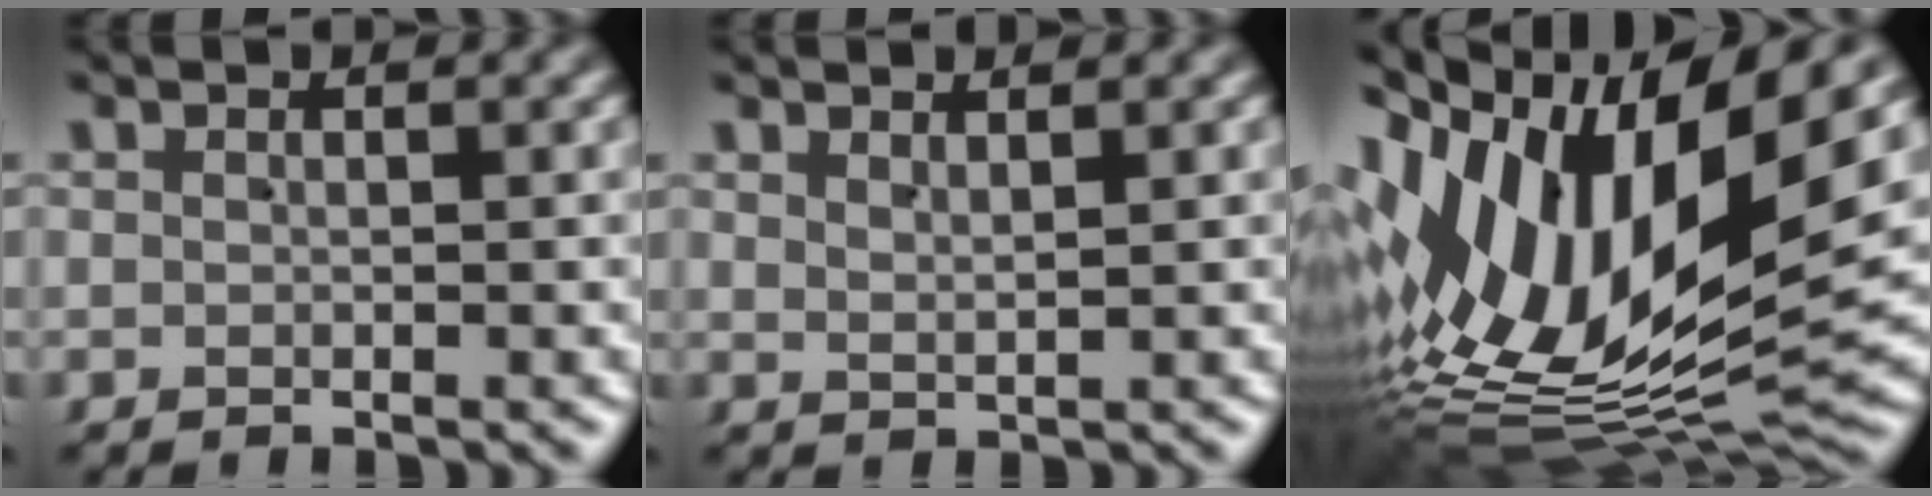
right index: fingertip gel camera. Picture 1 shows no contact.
{"total": 1.6, "force": [1.6, -0.3, 0.2], "torque": [0.000, 0.005, 0.031]}
{"total": 18.7, "force": [0.9, 11.9, 14.4], "torque": [-0.278, -0.012, 0.018]}